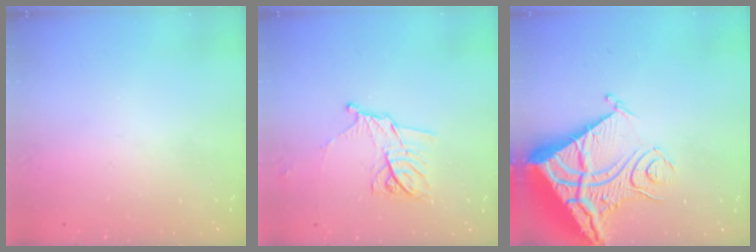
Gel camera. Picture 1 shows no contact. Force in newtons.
{"total": 11.3, "press": 11.3, "slide": 0.7}
{"total": 16.7, "press": 16.6, "slide": 2.2}